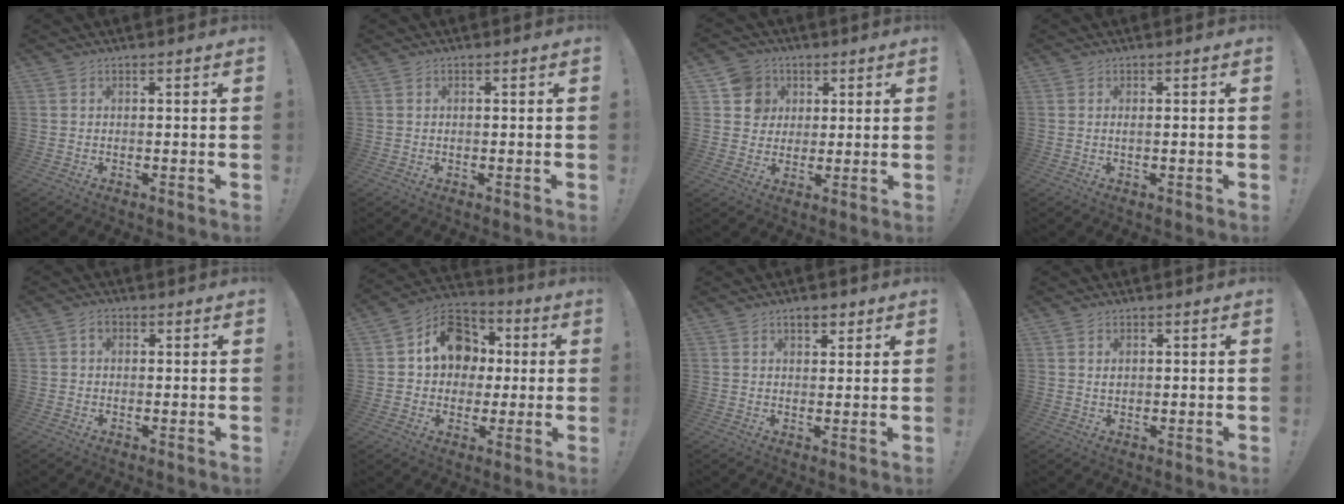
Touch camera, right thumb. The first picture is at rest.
{"total": 0.0}
{"total": 9.1, "force": [3.2, 8.4, 1.8], "torque": [-0.024, -0.013, 0.066]}
{"total": 0.9, "force": [0.4, 0.1, 0.8], "torque": [-0.007, -0.004, 0.005]}
{"total": 2.5, "force": [0.8, 1.6, 1.6], "torque": [-0.025, 0.001, 0.014]}
{"total": 15.5, "force": [3.1, 13.1, 7.9], "torque": [-0.102, 0.004, 0.066]}
{"total": 3.5, "force": [2.1, 1.9, 2.1], "torque": [-0.026, -0.006, 0.035]}
{"total": 1.3, "force": [0.6, 0.9, 0.7], "torque": [-0.011, 0.000, 0.010]}